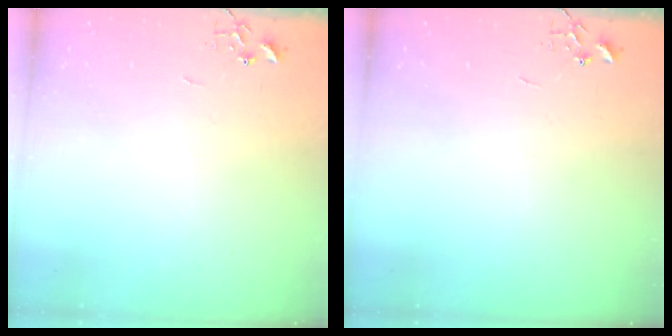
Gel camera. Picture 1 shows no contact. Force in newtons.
{"total": 0.0}